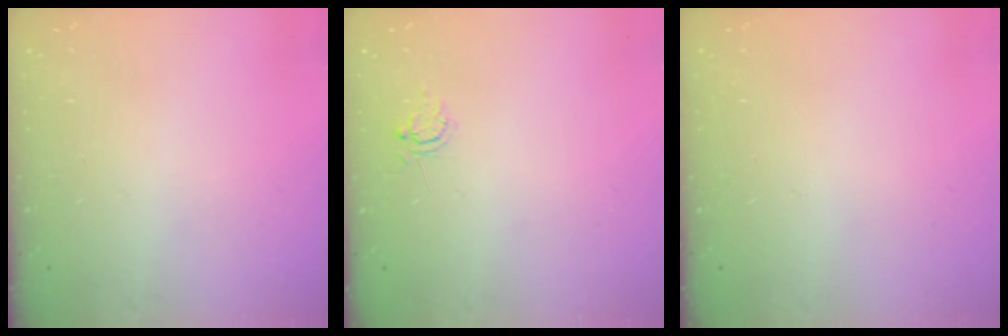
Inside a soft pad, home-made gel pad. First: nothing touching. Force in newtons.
{"total": 3.9, "press": 3.9, "slide": 0.2}
{"total": 0.0}